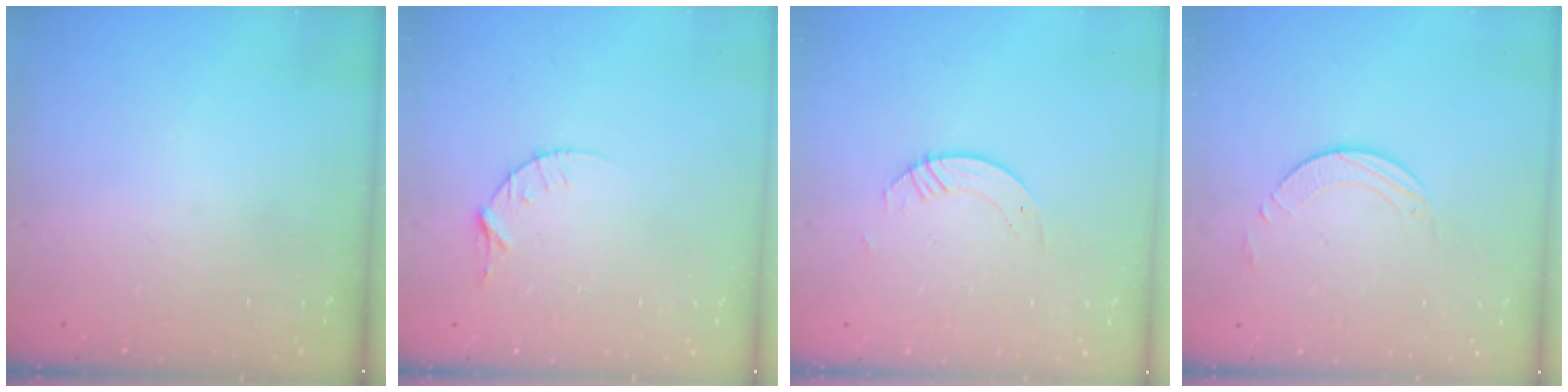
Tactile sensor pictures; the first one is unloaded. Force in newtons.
{"total": 4.3, "press": 4.3, "slide": 0.5}
{"total": 2.2, "press": 2.2, "slide": 0.2}
{"total": 2.8, "press": 2.8, "slide": 0.2}